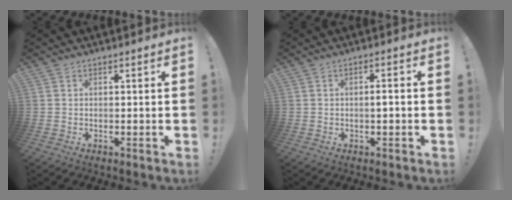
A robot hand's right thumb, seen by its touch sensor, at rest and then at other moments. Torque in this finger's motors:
{"motor_torque": [0.01, -0.23, -0.01, 0.16, -0.02]}